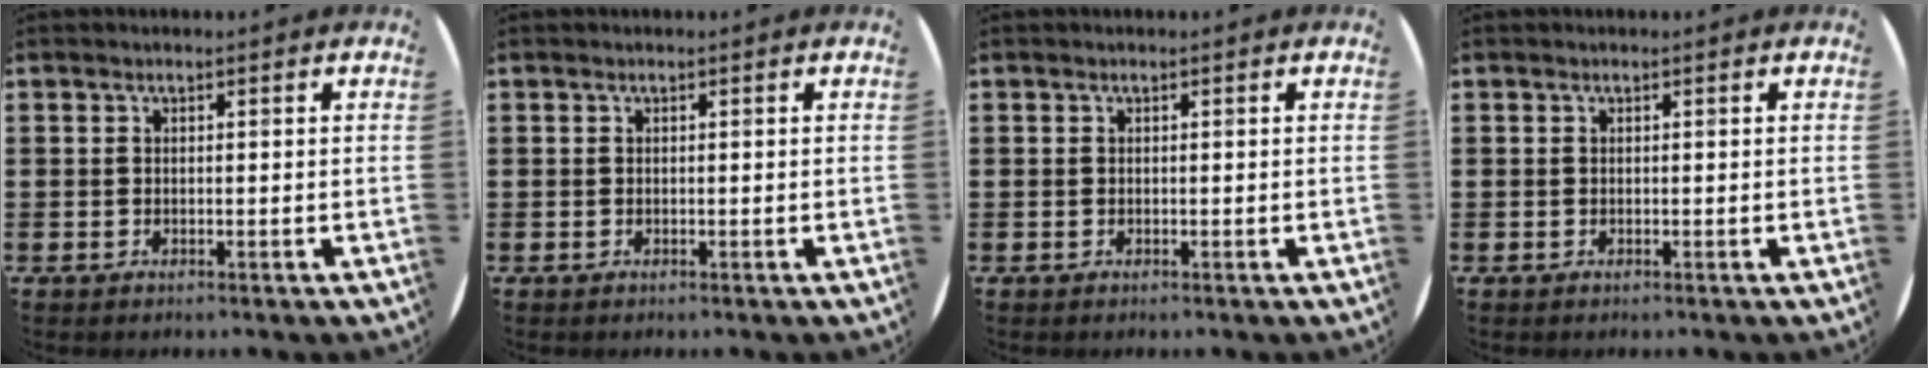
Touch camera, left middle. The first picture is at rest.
{"total": 0.0}
{"total": 0.0}
{"total": 0.0}